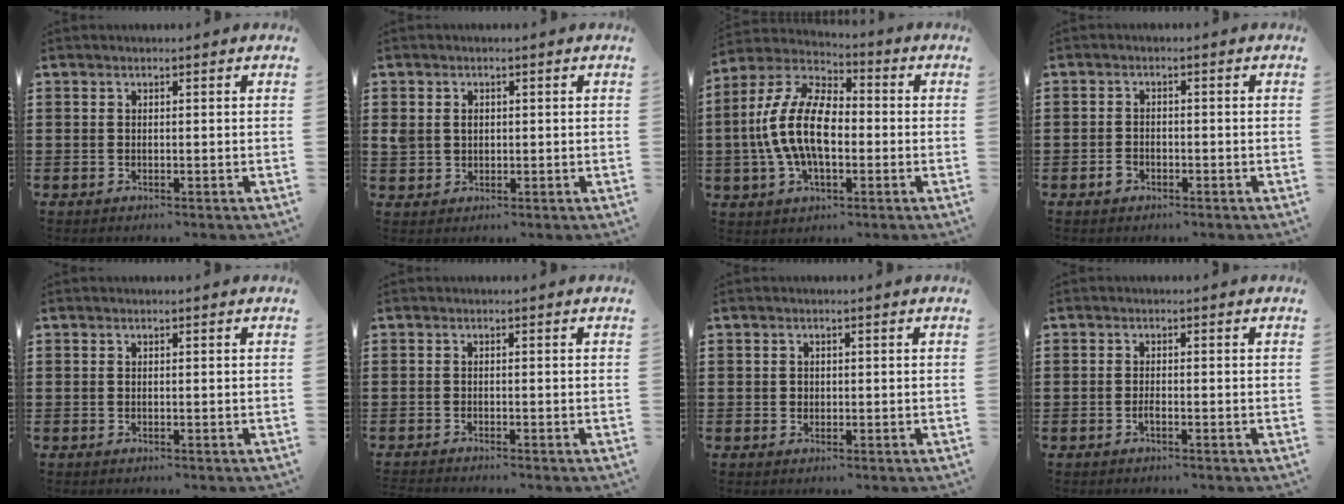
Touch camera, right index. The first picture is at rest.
{"total": 2.1, "force": [0.3, 1.8, 1.0], "torque": [-0.027, 0.009, 0.005]}
{"total": 12.9, "force": [-1.3, 7.1, 10.7], "torque": [-0.260, -0.001, -0.033]}
{"total": 1.7, "force": [-1.1, 1.1, 0.8], "torque": [-0.018, -0.001, -0.022]}
{"total": 0.0}
{"total": 0.9, "force": [-0.9, -0.1, -0.1], "torque": [-0.001, 0.001, -0.018]}
{"total": 0.8, "force": [0.4, 0.7, 0.2], "torque": [-0.005, 0.003, 0.008]}
{"total": 1.1, "force": [-0.7, 0.1, 0.8], "torque": [-0.018, -0.006, -0.011]}